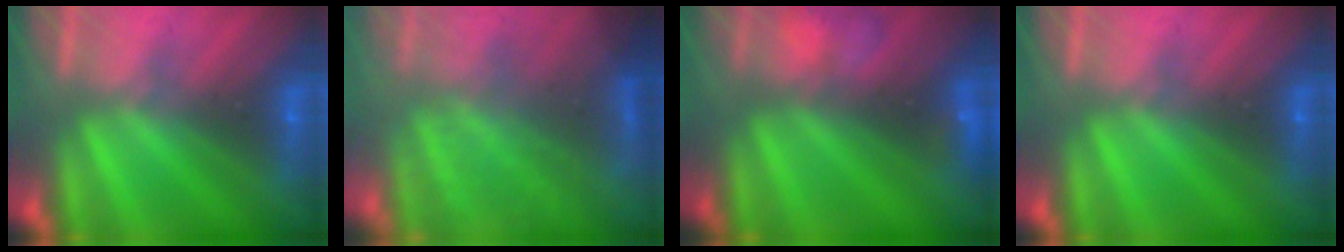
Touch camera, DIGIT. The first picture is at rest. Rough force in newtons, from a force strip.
{"total": 9.0}
{"total": 7.9}
{"total": 0.0}